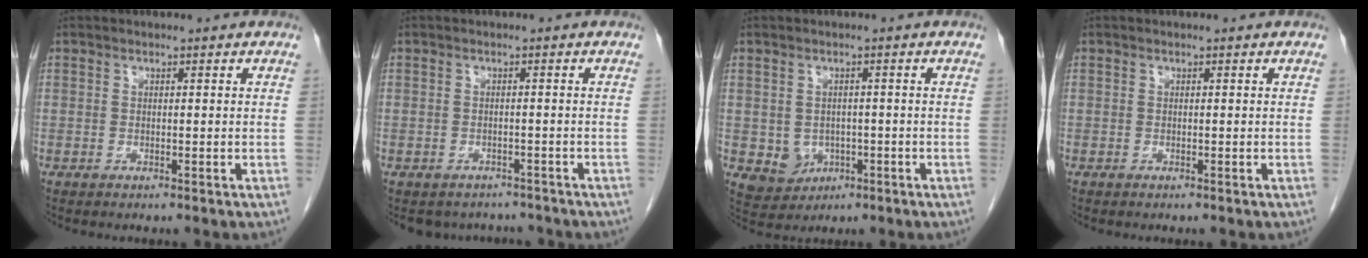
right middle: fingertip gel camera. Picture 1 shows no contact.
{"total": 5.4, "force": [-4.9, 2.4, 0.1], "torque": [0.009, 0.011, -0.058]}
{"total": 4.3, "force": [-0.9, 3.9, 1.5], "torque": [-0.021, 0.003, 0.001]}
{"total": 0.0}